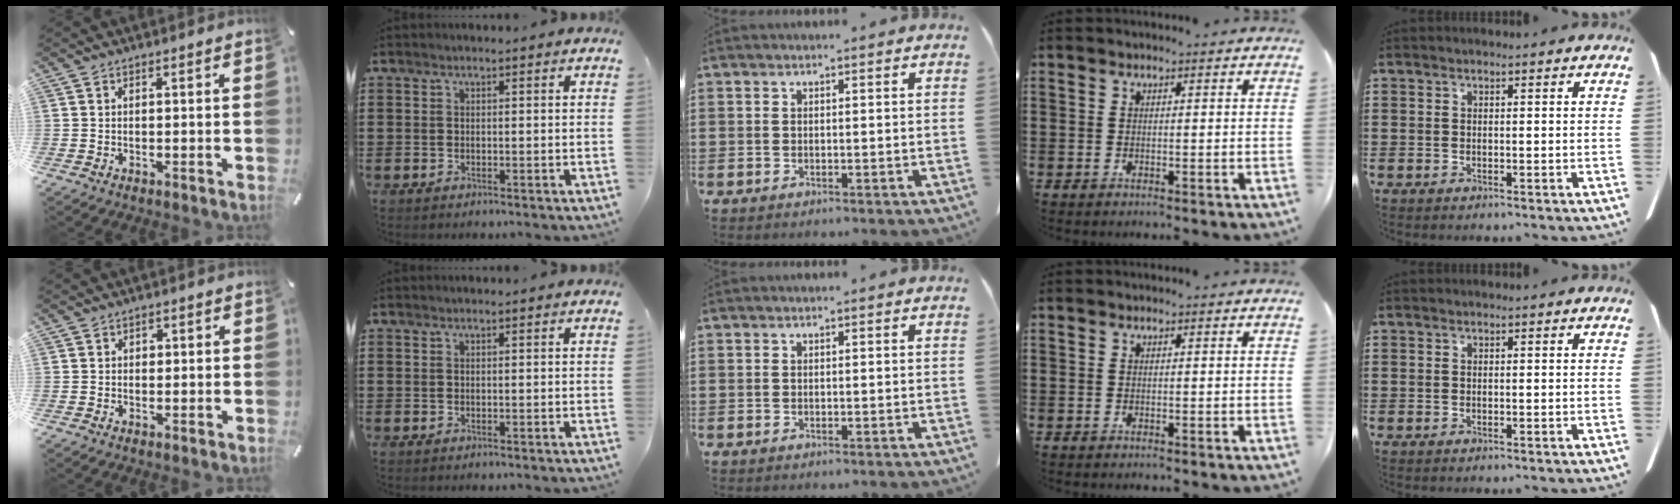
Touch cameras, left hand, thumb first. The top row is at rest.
{"thumb": {"total": 1.1, "force": [0.1, 1.0, 0.5], "torque": [-0.010, 0.005, -0.001]}}